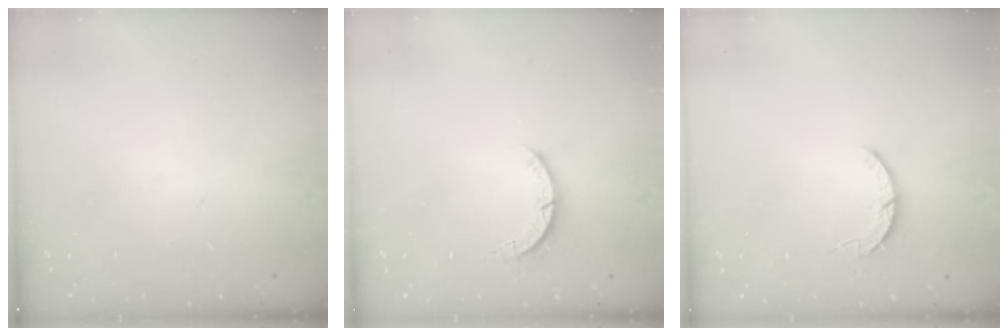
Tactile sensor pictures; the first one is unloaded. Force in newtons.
{"total": 2.7, "press": 2.7, "slide": 0.4}
{"total": 3.3, "press": 3.3, "slide": 0.5}